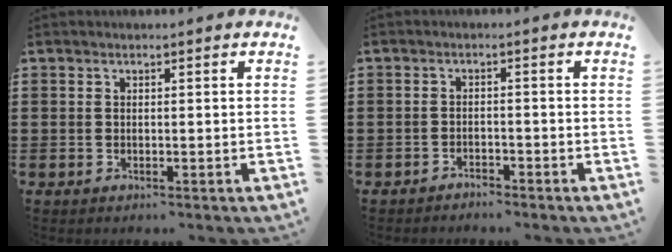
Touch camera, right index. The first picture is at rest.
{"total": 1.5, "force": [-1.5, 0.2, 0.0], "torque": [-0.006, 0.003, -0.033]}